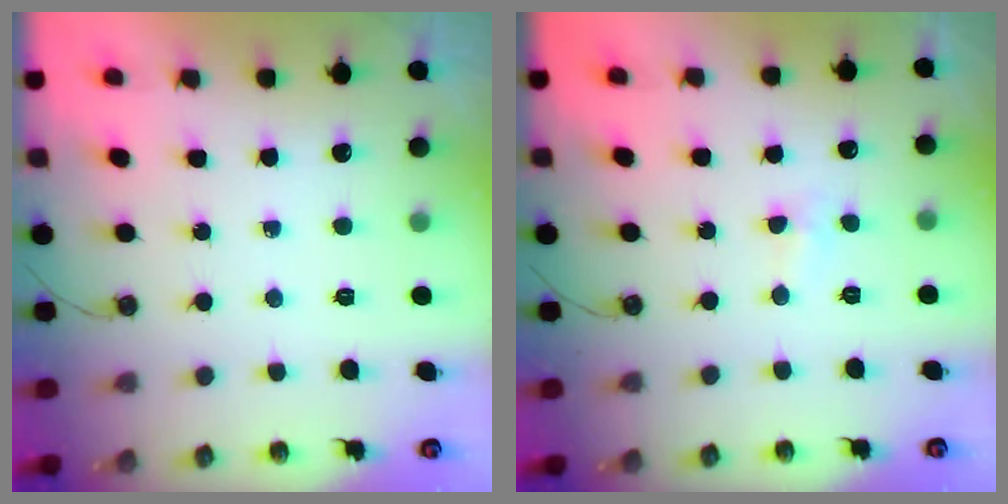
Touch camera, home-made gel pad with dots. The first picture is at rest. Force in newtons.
{"total": 2.4, "press": 2.3, "slide": 0.4}